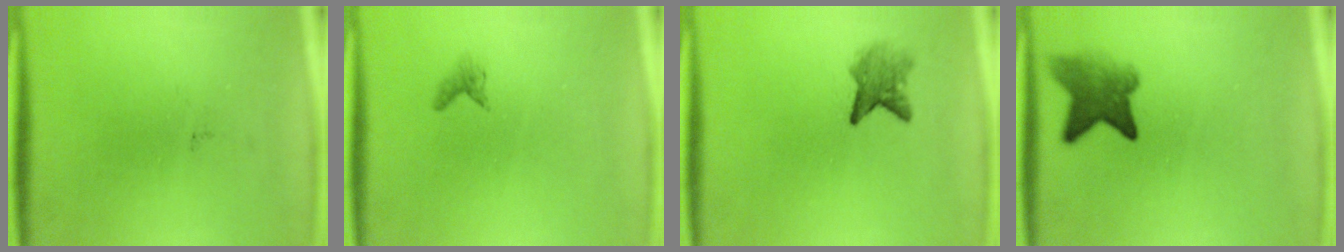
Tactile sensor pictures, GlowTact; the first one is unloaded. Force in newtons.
{"total": 0.7}
{"total": 3.2}
{"total": 5.2}